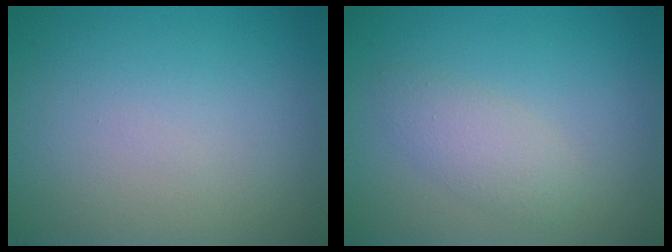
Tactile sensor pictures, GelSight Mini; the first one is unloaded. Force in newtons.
{"total": 2.3, "press": 2.3, "slide": 0.1}